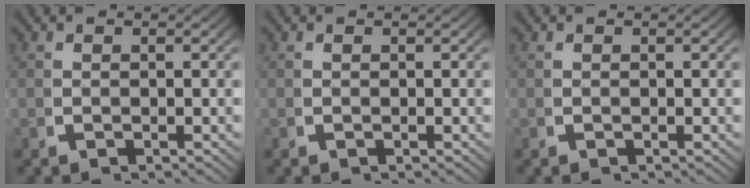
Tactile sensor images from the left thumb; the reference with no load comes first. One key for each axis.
{"total": 1.0, "fx": 0.3, "fy": -0.9, "fz": -0.4, "tx": 0.011, "ty": 0.005, "tz": 0.004}
{"total": 0.0}